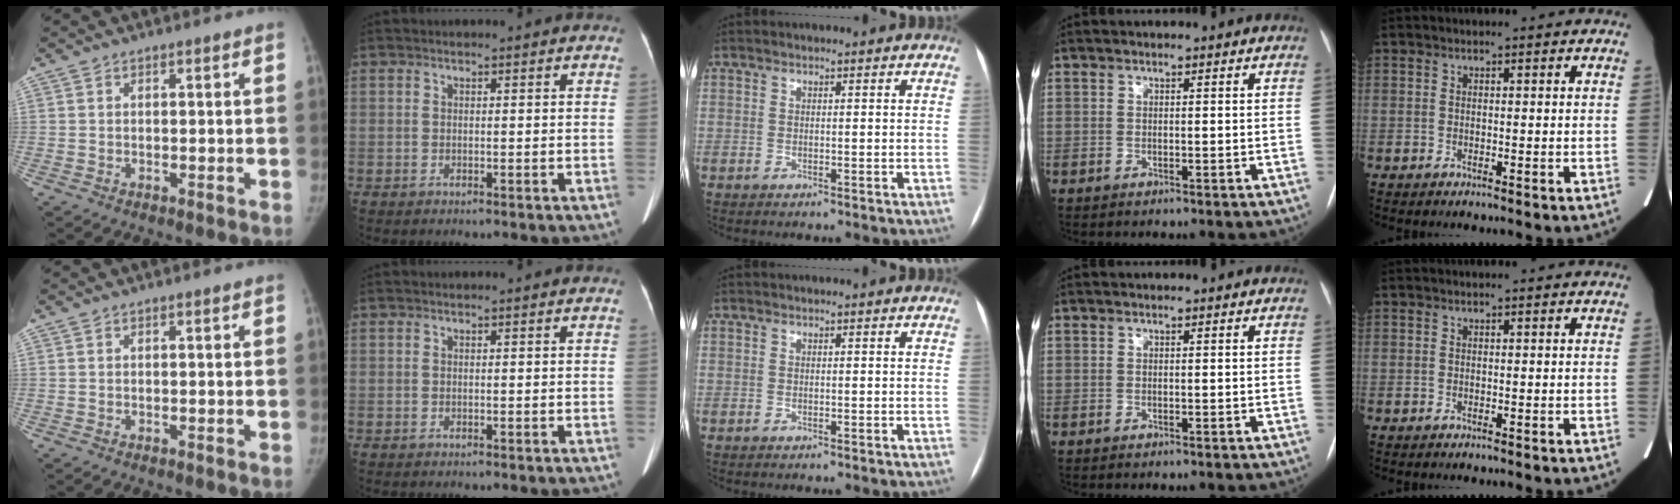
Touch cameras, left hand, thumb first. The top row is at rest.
{}